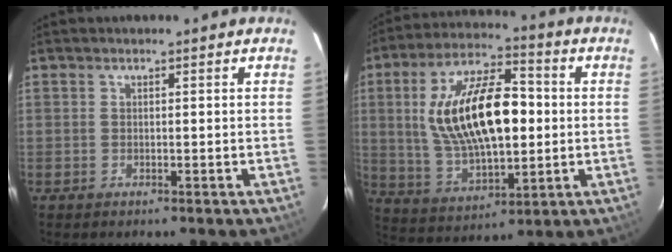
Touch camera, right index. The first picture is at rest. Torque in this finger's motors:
{"motor_torque": [1.56, 0.33, 1.05, 0.21]}